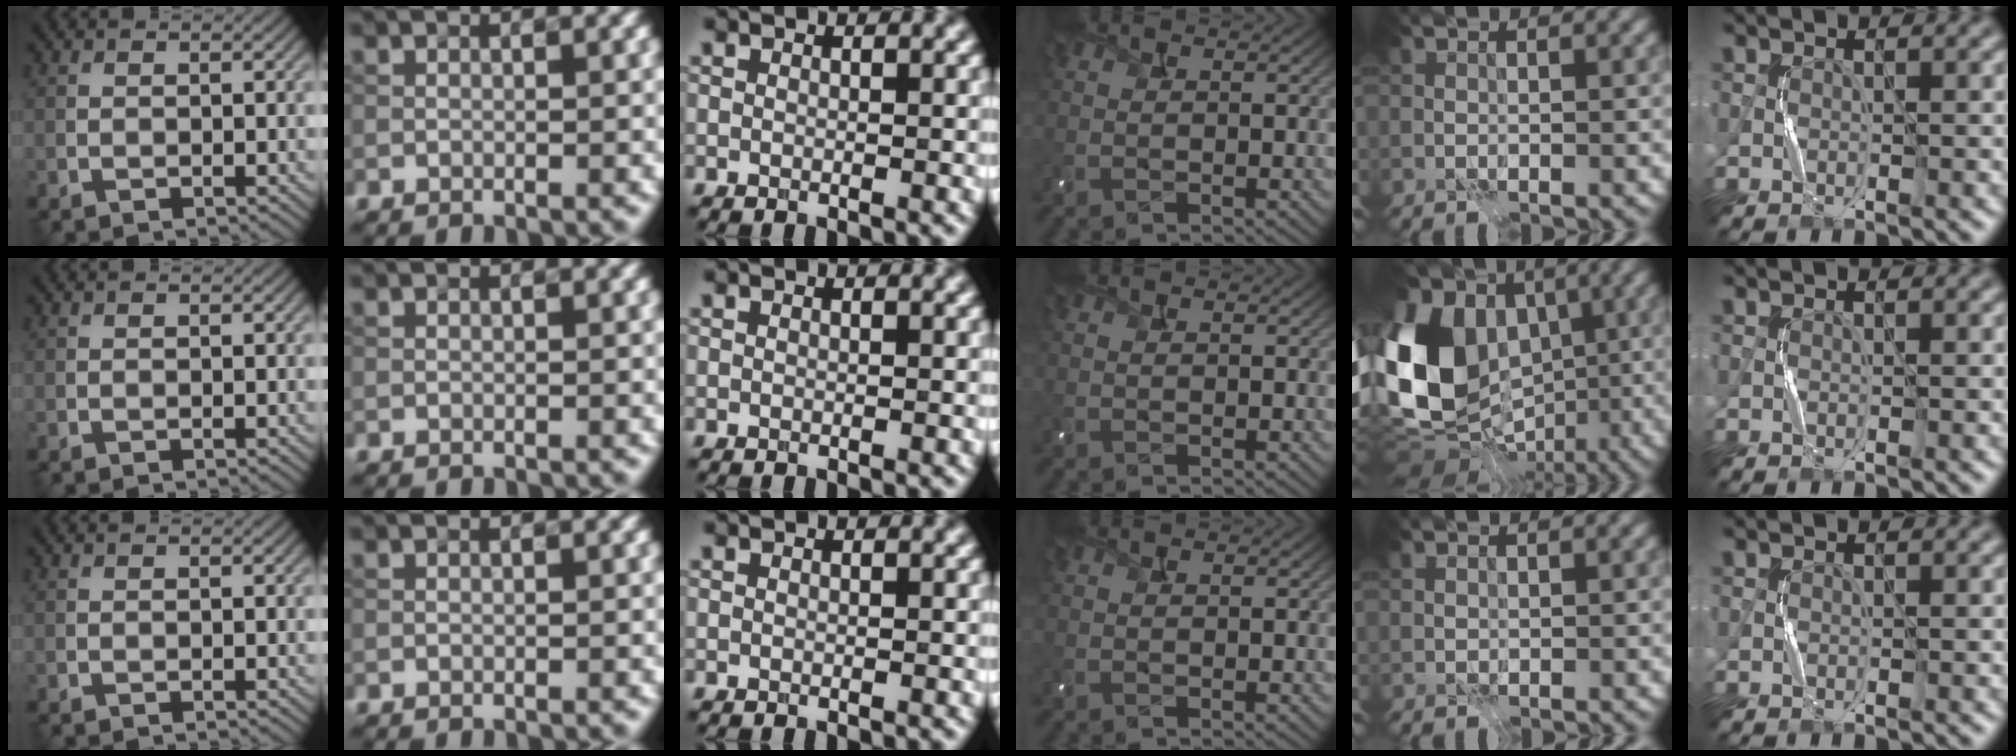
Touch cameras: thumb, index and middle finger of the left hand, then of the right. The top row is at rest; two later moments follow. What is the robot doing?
{"motion": "press", "object": "camera"}